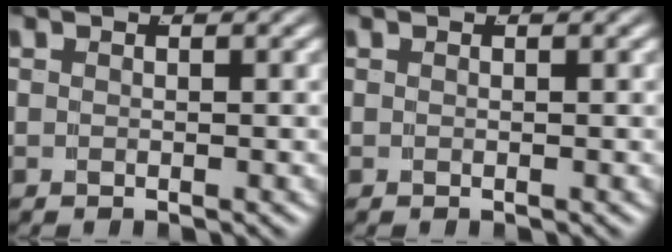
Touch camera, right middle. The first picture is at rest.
{"total": 0.0}